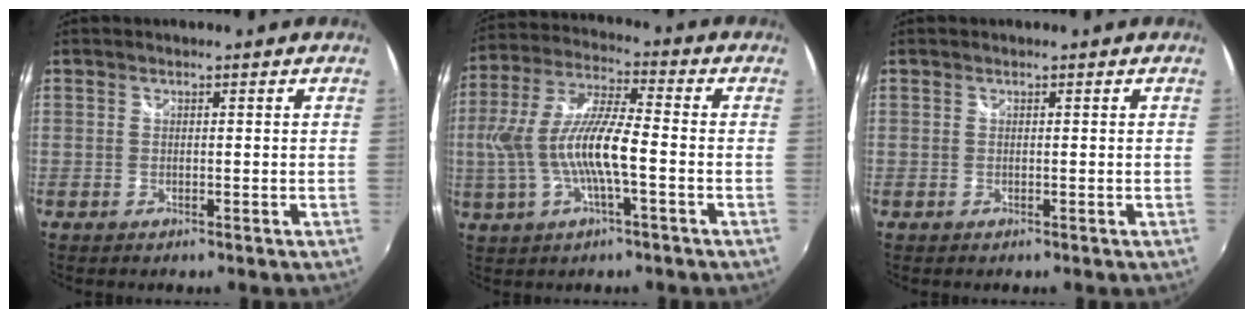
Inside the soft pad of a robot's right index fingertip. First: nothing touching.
{"total": 13.3, "force": [-2.5, 2.7, 12.8], "torque": [-0.253, -0.001, -0.041]}
{"total": 0.0}